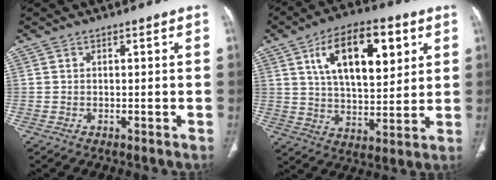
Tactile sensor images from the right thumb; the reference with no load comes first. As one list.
[{"total": 18.0, "force": [7.0, 8.7, 14.2], "torque": [-0.193, -0.018, 0.117]}]